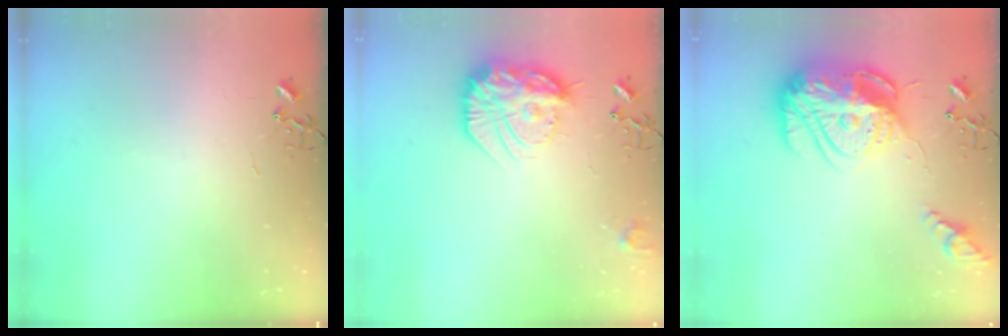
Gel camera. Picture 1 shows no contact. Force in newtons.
{"total": 19.0, "press": 18.9, "slide": 1.4}
{"total": 24.2, "press": 24.1, "slide": 2.0}